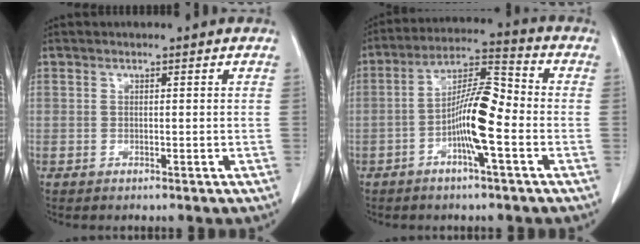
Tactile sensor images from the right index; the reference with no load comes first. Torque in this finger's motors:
{"motor_torque": [0.49, -0.28, 0.23, 0.12]}